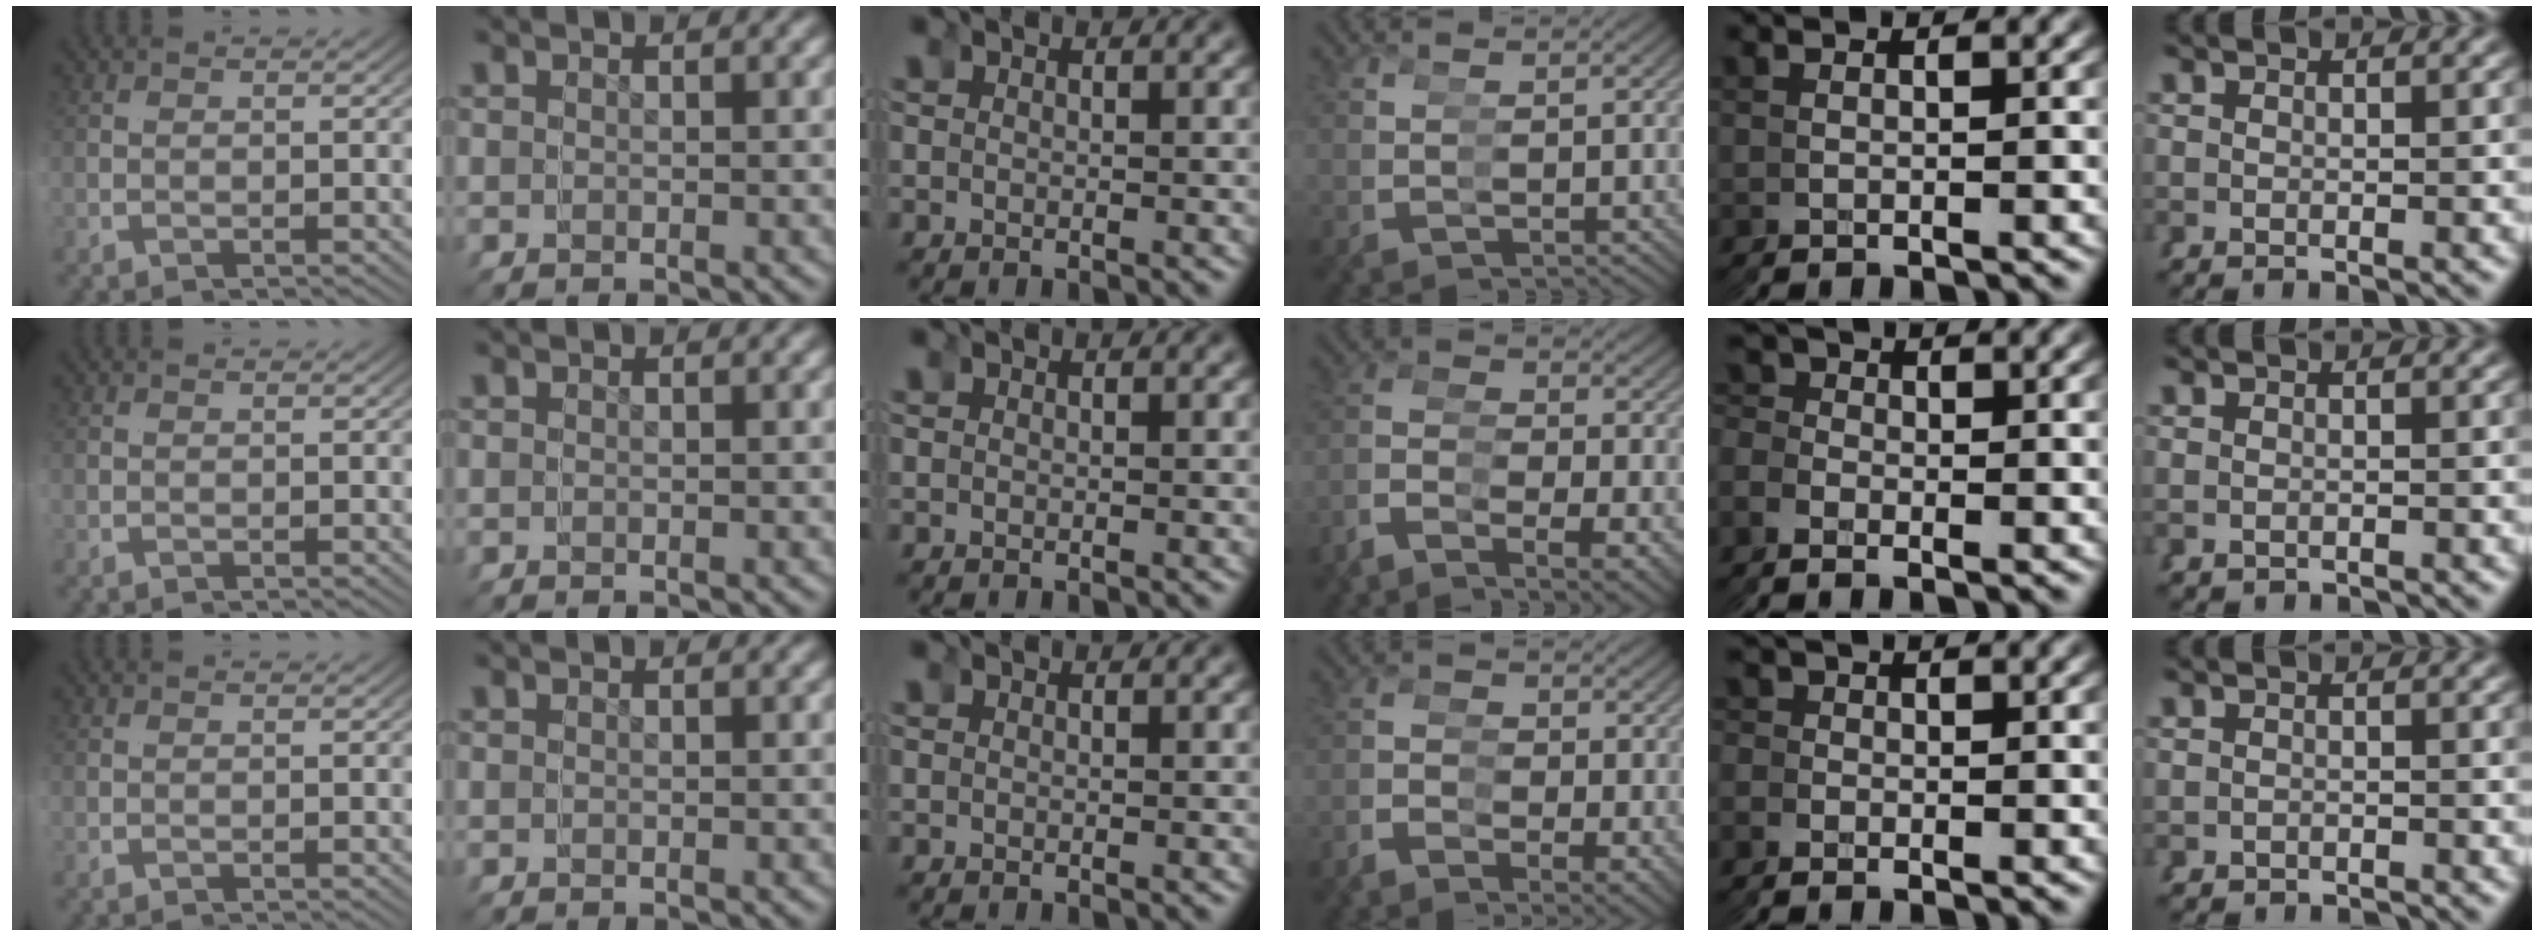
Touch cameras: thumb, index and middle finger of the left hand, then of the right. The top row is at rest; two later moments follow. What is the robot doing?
{"motion": "grasp_and_lifting", "object": "hoodie"}